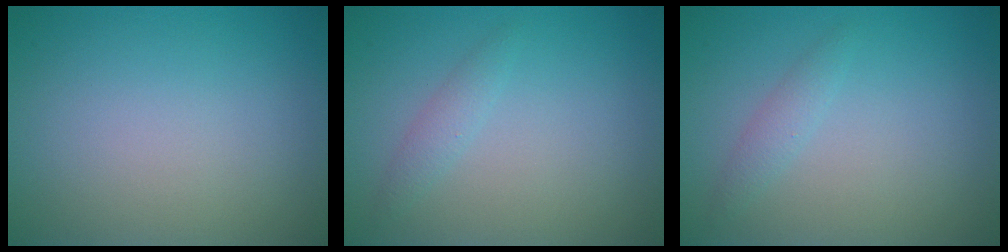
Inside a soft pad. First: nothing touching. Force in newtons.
{"total": 1.2, "press": 1.2, "slide": 0.1}
{"total": 1.2, "press": 1.2, "slide": 0.1}